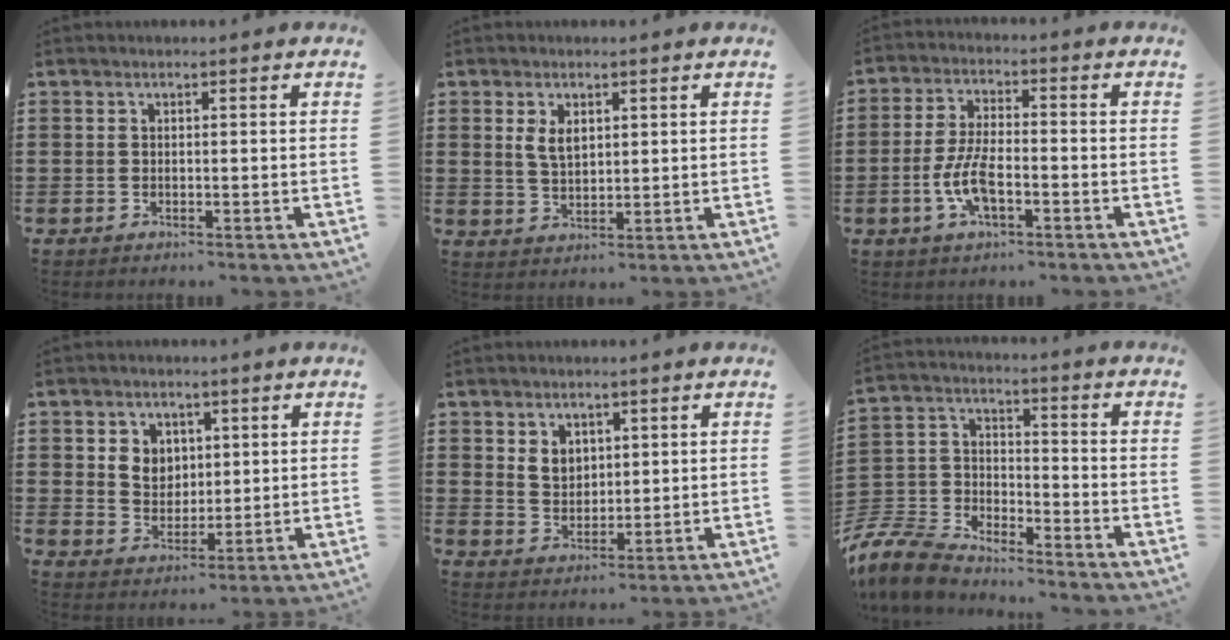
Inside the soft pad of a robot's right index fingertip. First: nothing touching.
{"total": 3.4, "force": [1.3, 1.9, 2.5], "torque": [-0.047, 0.004, 0.021]}
{"total": 7.3, "force": [-2.3, 2.8, 6.4], "torque": [-0.147, -0.008, -0.048]}
{"total": 4.5, "force": [1.8, 3.9, 1.2], "torque": [-0.033, 0.012, 0.030]}
{"total": 3.7, "force": [2.0, 2.9, 1.2], "torque": [-0.034, 0.010, 0.038]}
{"total": 8.2, "force": [-7.8, 1.8, 1.7], "torque": [-0.074, 0.000, -0.168]}